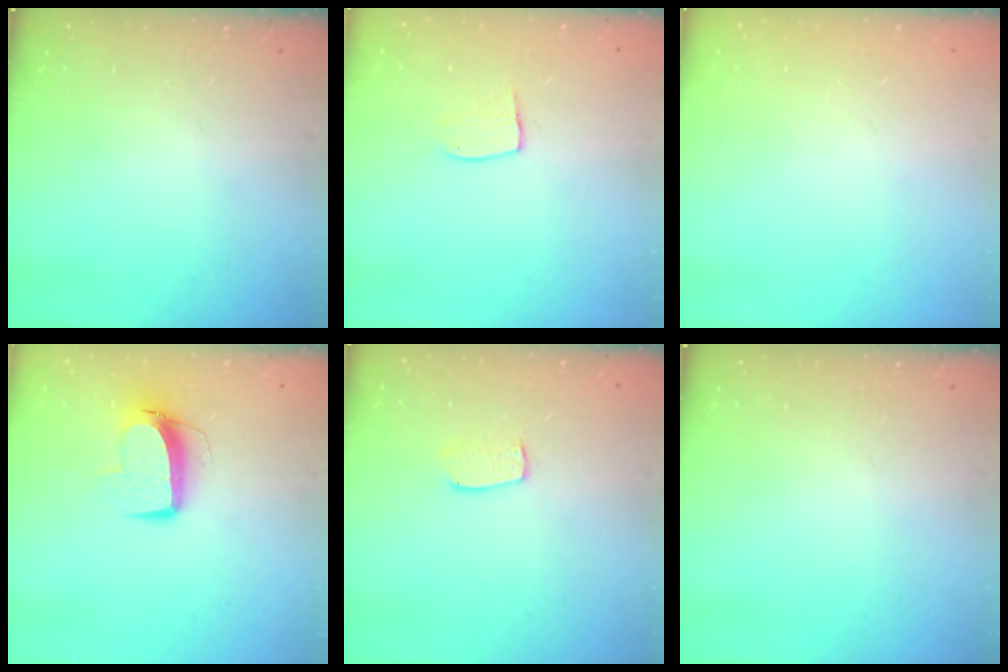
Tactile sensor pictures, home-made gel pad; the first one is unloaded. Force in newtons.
{"total": 5.9, "press": 5.9, "slide": 0.4}
{"total": 0.0}
{"total": 9.9, "press": 9.9, "slide": 0.8}
{"total": 6.1, "press": 6.1, "slide": 0.3}
{"total": 0.0}